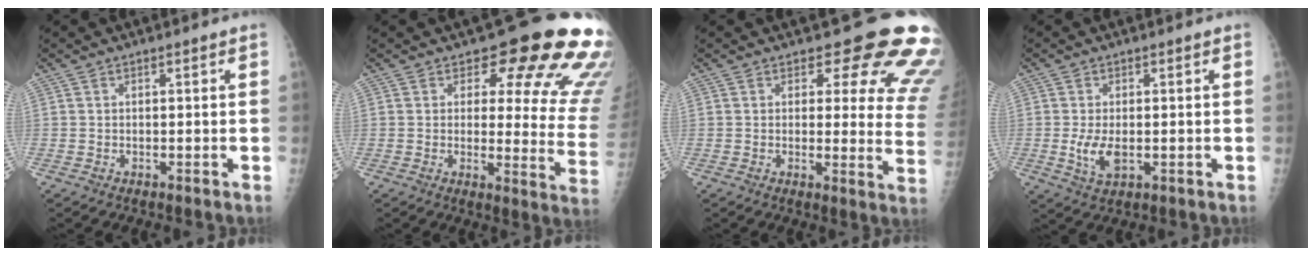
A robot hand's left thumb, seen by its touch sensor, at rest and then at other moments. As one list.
[{"total": 18.0, "force": [12.4, 6.9, 11.2], "torque": [-0.080, -0.081, 0.128]}, {"total": 14.9, "force": [11.8, 5.8, 7.0], "torque": [-0.021, -0.092, 0.103]}, {"total": 5.3, "force": [-0.8, 2.9, 4.4], "torque": [-0.089, -0.008, -0.011]}]